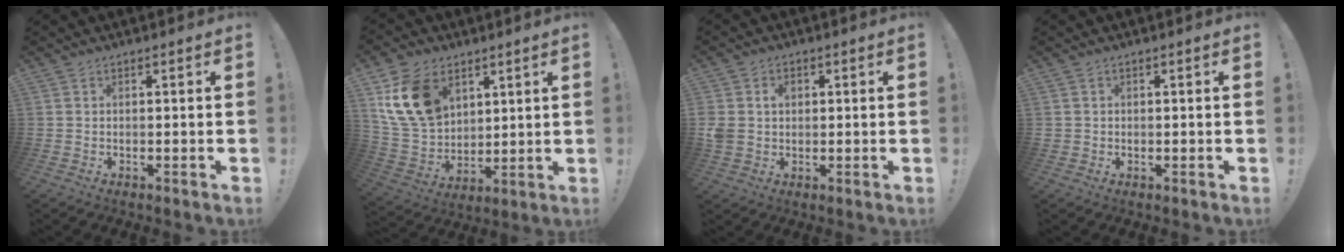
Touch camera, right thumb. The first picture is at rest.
{"total": 16.8, "force": [7.6, 11.6, 9.6], "torque": [-0.179, -0.027, 0.150]}
{"total": 4.7, "force": [0.6, 4.0, 2.4], "torque": [-0.043, 0.006, 0.013]}
{"total": 1.1, "force": [0.0, 1.1, 0.1], "torque": [-0.008, 0.005, 0.002]}